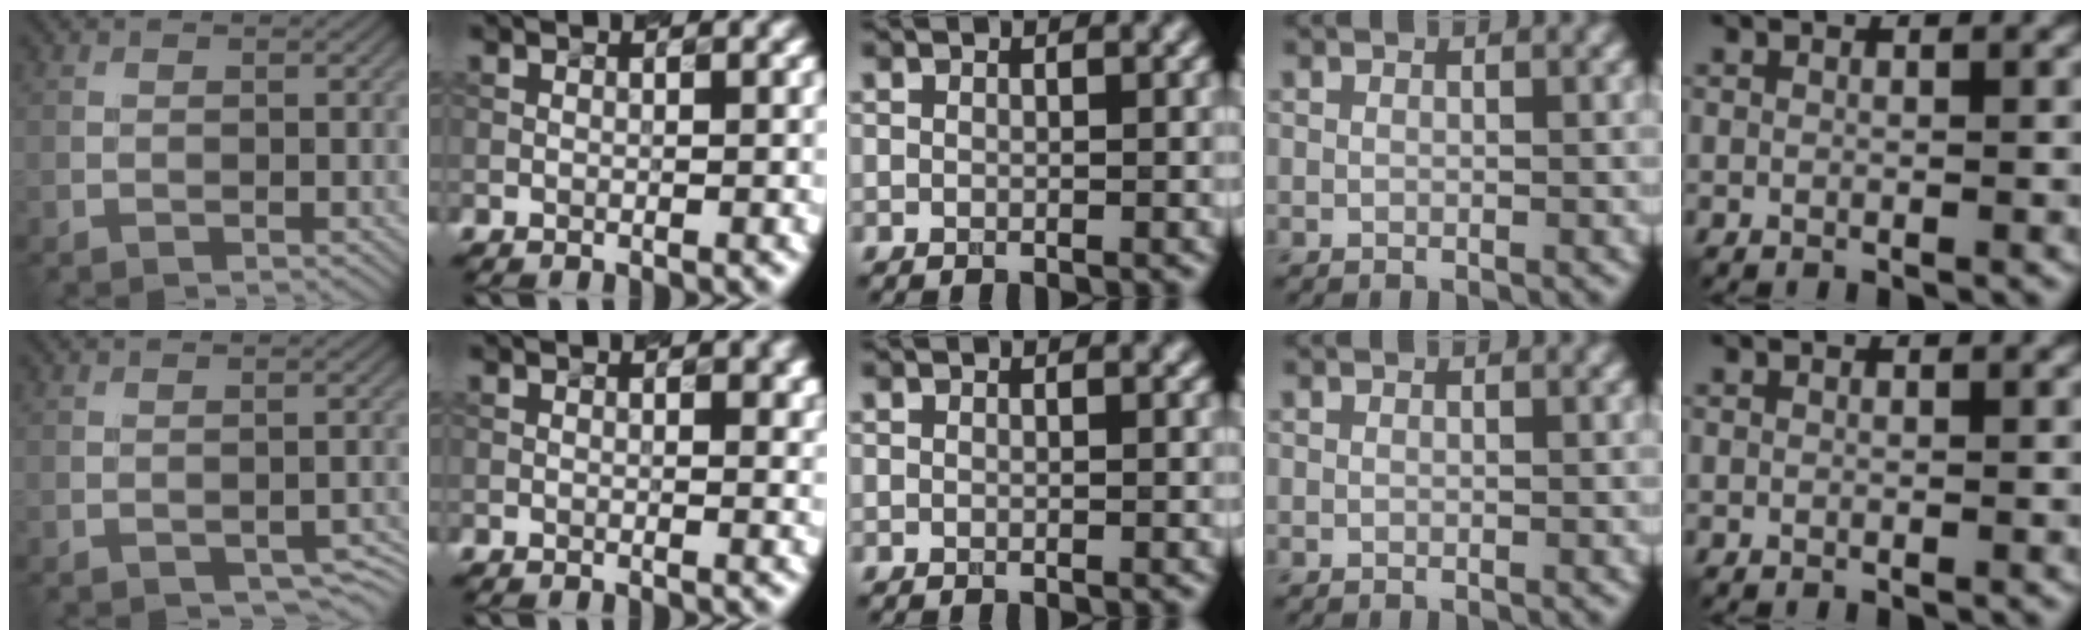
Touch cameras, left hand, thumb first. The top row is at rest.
{"thumb": {"total": 2.6, "force": [-1.4, 1.4, 1.6], "torque": [-0.022, -0.005, -0.011]}, "index": {"total": 2.1, "force": [0.8, 0.9, 1.7], "torque": [-0.014, 0.003, 0.013]}}